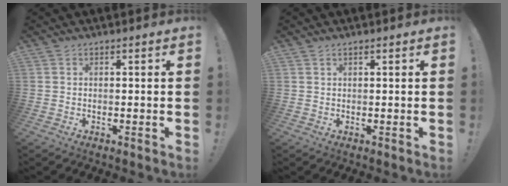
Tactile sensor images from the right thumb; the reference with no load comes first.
{"total": 0.5, "force": [0.4, 0.2, 0.3], "torque": [-0.003, -0.001, 0.007]}